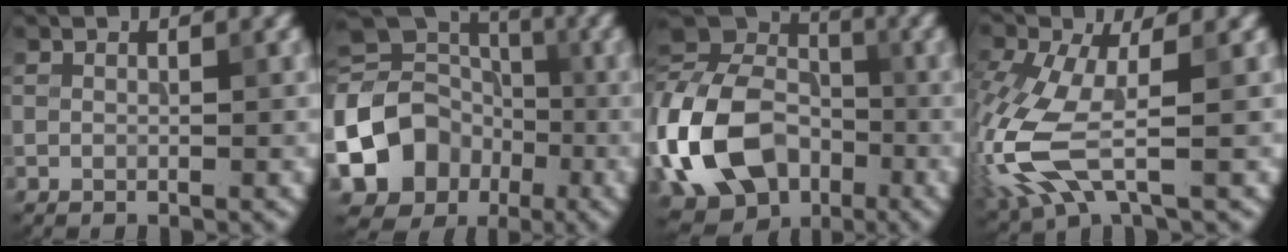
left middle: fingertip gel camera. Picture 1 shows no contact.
{"total": 13.7, "force": [-4.9, 11.7, 5.3], "torque": [-0.116, -0.024, -0.104]}
{"total": 13.4, "force": [-4.0, 9.9, 8.2], "torque": [-0.189, -0.004, -0.090]}
{"total": 7.6, "force": [-2.0, 3.0, 6.7], "torque": [-0.191, -0.008, -0.046]}